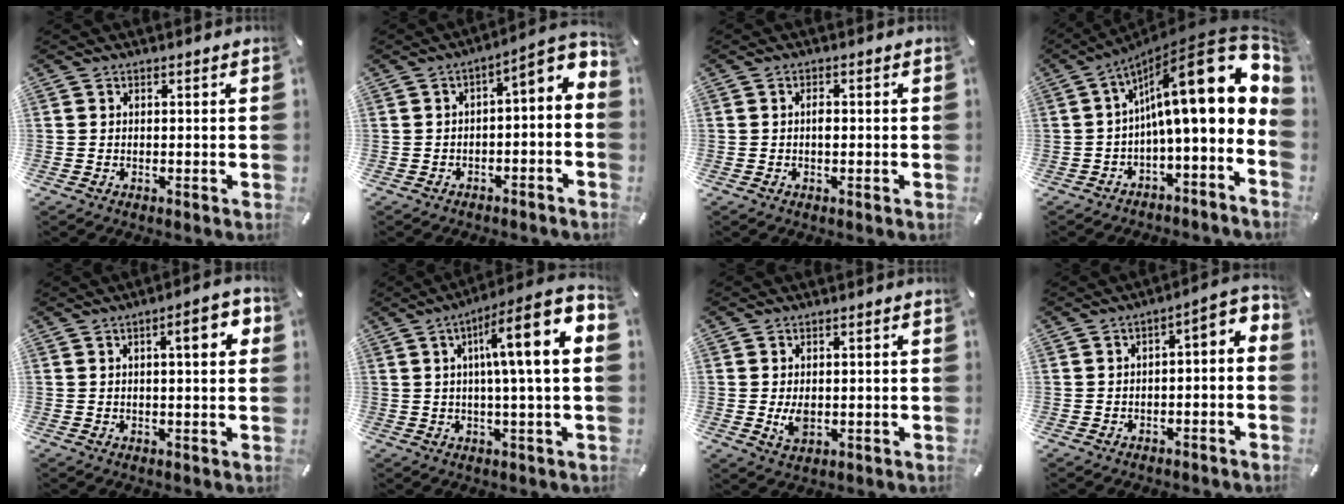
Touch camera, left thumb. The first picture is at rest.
{"total": 5.4, "force": [0.3, 2.4, 4.8], "torque": [-0.060, -0.024, -0.007]}
{"total": 1.7, "force": [-0.2, 0.9, 1.4], "torque": [-0.028, 0.002, -0.005]}
{"total": 24.2, "force": [5.8, 7.8, 22.2], "torque": [-0.339, -0.050, 0.093]}
{"total": 7.2, "force": [2.2, 1.9, 6.6], "torque": [-0.088, -0.008, 0.027]}
{"total": 14.0, "force": [4.0, 0.9, 13.4], "torque": [-0.213, -0.023, 0.048]}
{"total": 4.1, "force": [-0.4, 2.5, 3.1], "torque": [-0.077, -0.003, -0.010]}
{"total": 4.4, "force": [-2.0, 2.0, 3.3], "torque": [-0.050, 0.005, -0.043]}